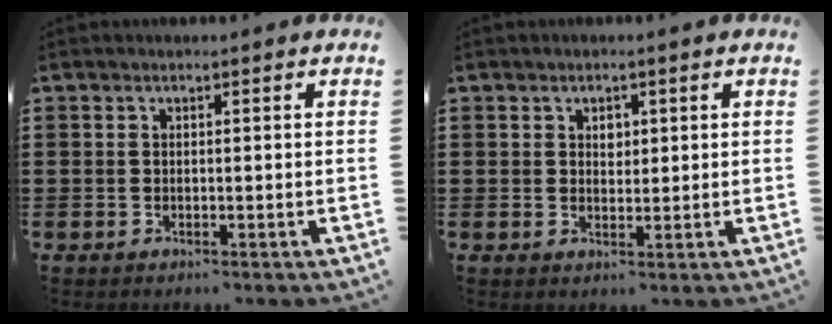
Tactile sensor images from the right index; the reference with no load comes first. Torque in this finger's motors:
{"motor_torque": [0.04, -0.03, 0.01, 0.01]}